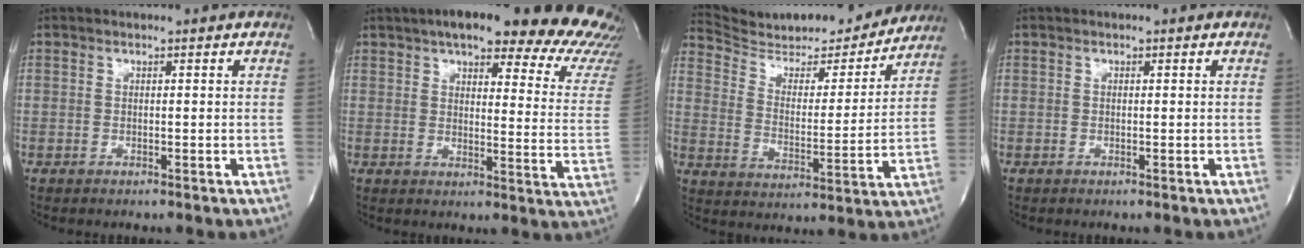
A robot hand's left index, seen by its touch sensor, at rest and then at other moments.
{"total": 26.5, "force": [21.7, 5.2, 14.2], "torque": [-0.166, -0.049, 0.240]}
{"total": 19.6, "force": [18.6, 3.7, 4.9], "torque": [-0.072, -0.017, 0.272]}
{"total": 0.0}